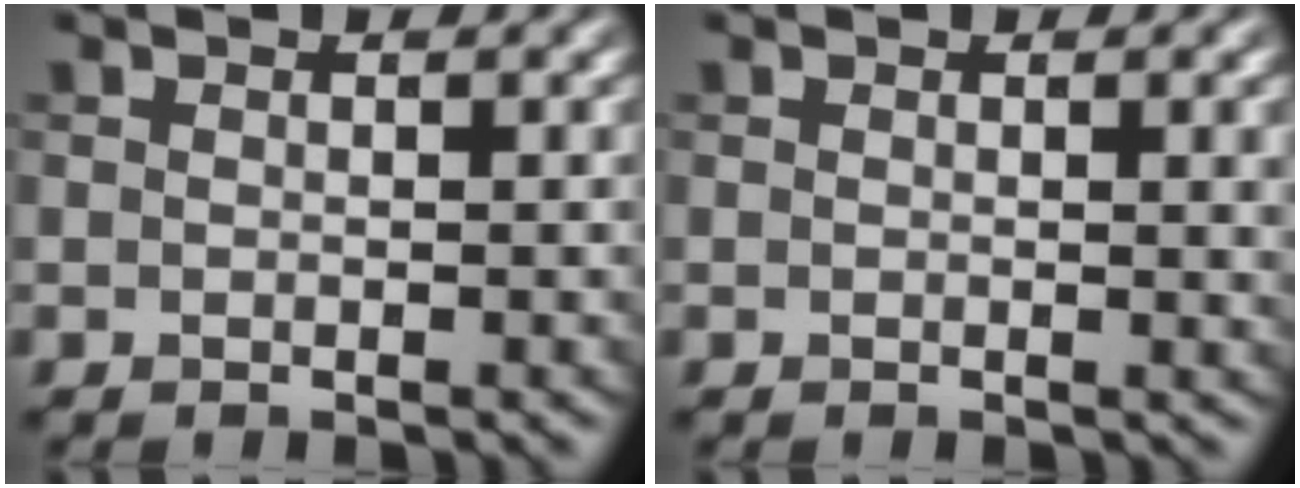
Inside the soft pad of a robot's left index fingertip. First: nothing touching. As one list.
[{"total": 2.0, "force": [0.4, 0.5, 1.9], "torque": [-0.016, 0.000, 0.003]}]